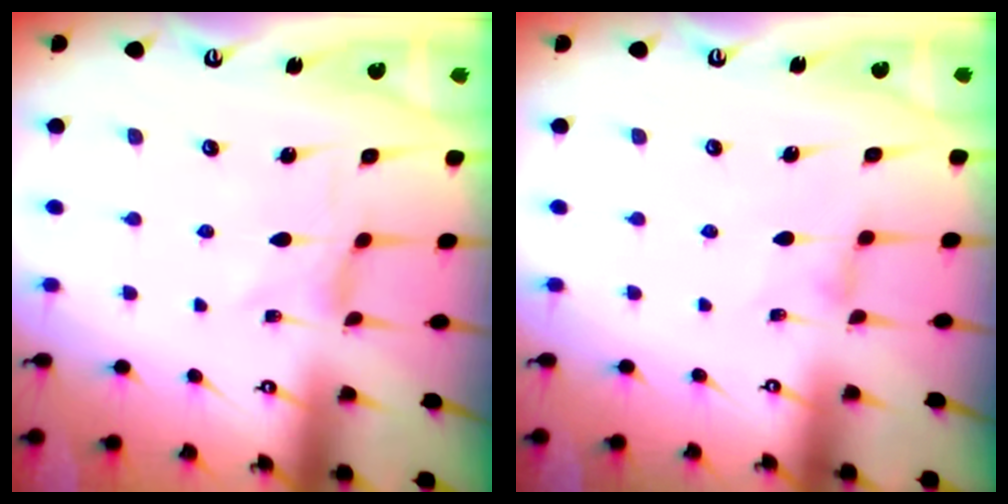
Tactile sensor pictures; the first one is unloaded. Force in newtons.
{"total": 1.4, "press": 1.3, "slide": 0.4}